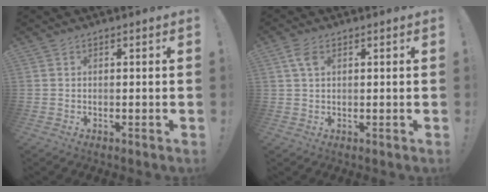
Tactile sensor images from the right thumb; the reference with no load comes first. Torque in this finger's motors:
{"motor_torque": [0.00, 1.02, 0.24, 0.22, -0.02]}